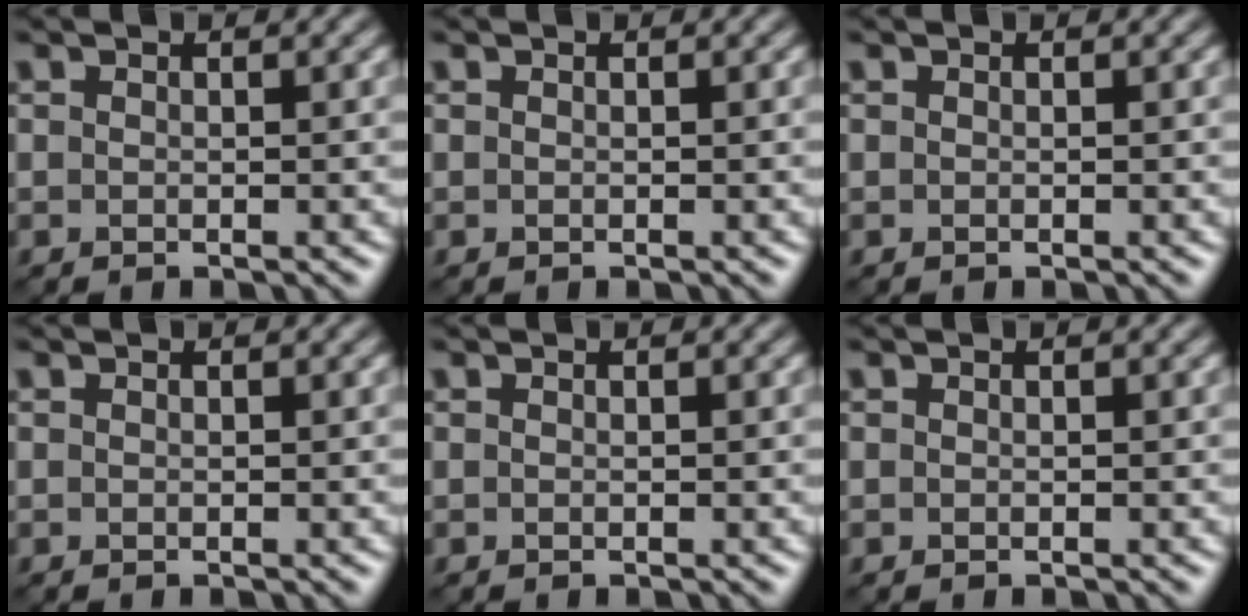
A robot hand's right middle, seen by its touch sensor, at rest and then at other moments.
{"total": 0.0}
{"total": 0.0}
{"total": 0.0}
{"total": 0.0}
{"total": 0.0}